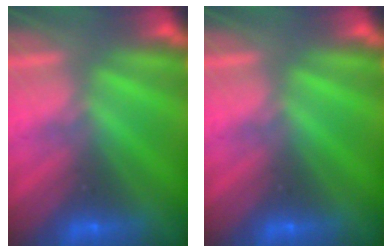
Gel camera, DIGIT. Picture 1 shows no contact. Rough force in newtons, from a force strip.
{"total": 0.0}